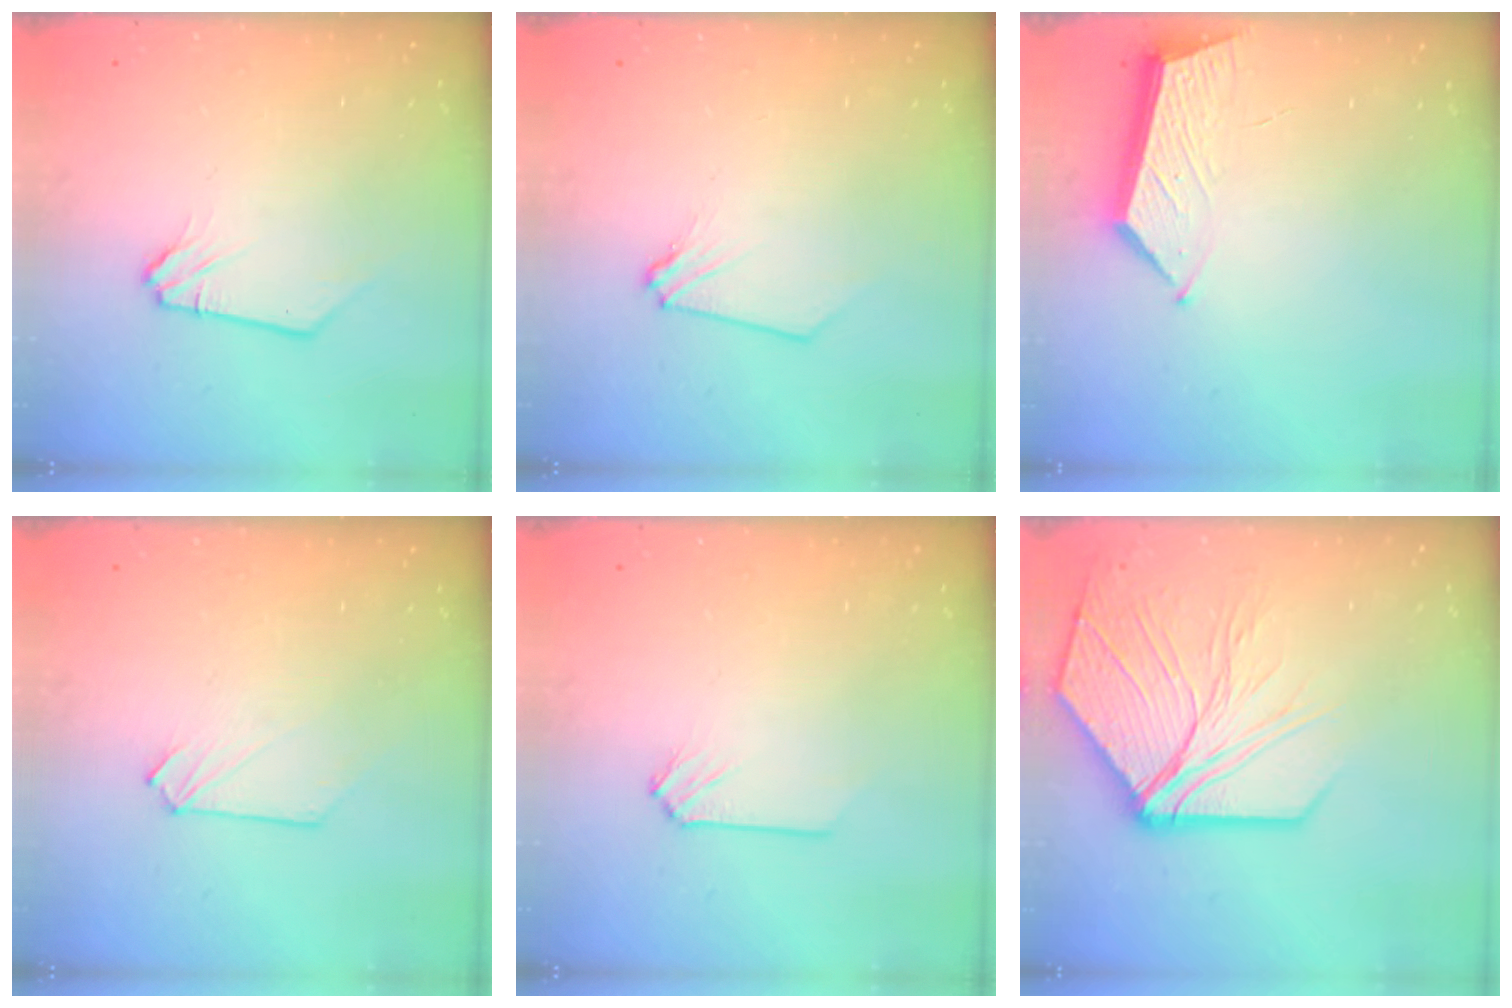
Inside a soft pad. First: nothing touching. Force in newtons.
{"total": 0.0}
{"total": 5.5, "press": 5.5, "slide": 0.4}
{"total": 0.0}
{"total": 0.0}
{"total": 15.4, "press": 15.3, "slide": 1.7}